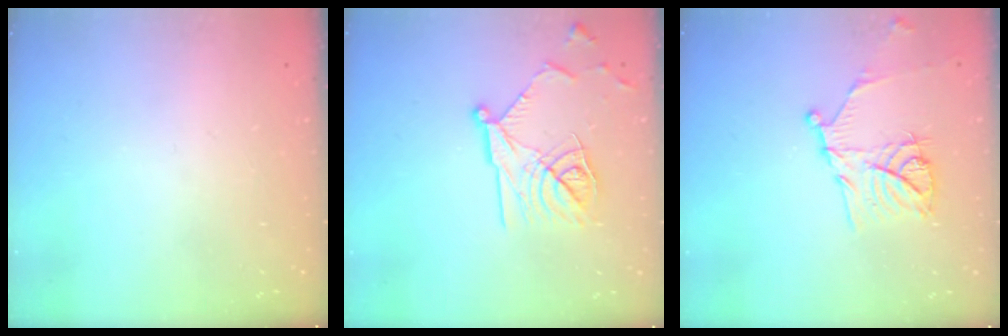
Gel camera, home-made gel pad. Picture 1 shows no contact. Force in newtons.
{"total": 16.1, "press": 16.1, "slide": 0.6}
{"total": 13.8, "press": 13.7, "slide": 0.8}